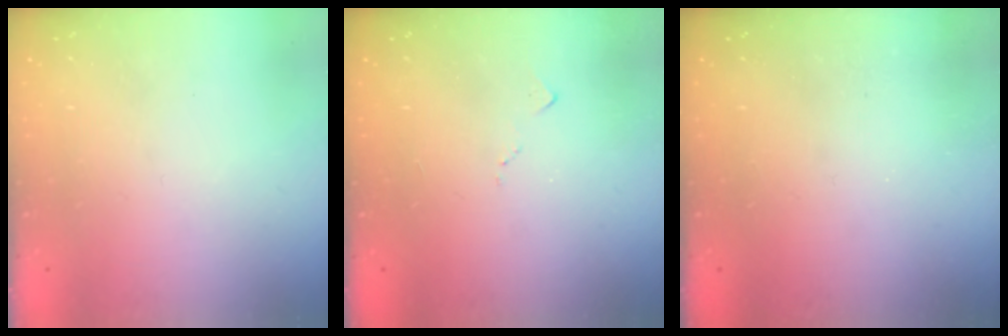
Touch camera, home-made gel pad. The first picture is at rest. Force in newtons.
{"total": 5.6, "press": 5.5, "slide": 0.8}
{"total": 0.8, "press": 0.8, "slide": 0.3}